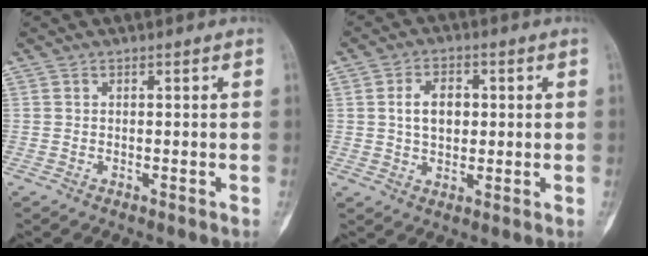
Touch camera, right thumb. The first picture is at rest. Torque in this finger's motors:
{"motor_torque": [0.09, 0.18, 0.13, -0.16, 0.12]}